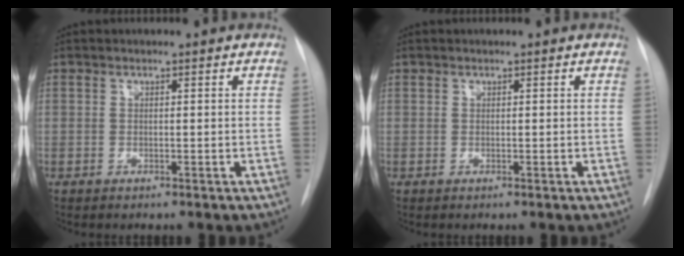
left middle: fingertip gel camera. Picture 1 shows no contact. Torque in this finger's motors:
{"motor_torque": [0.12, -0.15, -0.01, 0.00]}